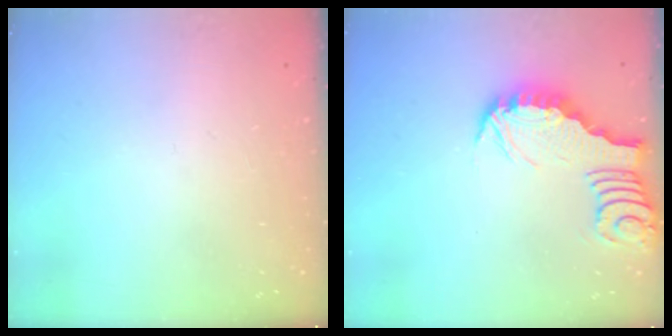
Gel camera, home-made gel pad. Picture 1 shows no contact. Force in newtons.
{"total": 2.9, "press": 2.9, "slide": 0.3}